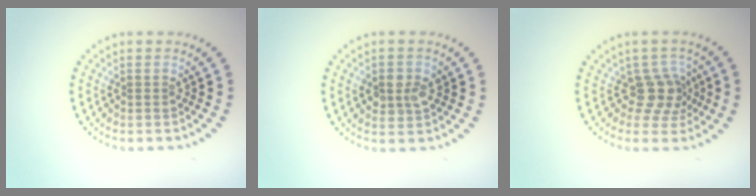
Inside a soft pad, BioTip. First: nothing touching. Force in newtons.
{"total": 2.5, "press": 2.4, "slide": 0.4}
{"total": 2.9, "press": 2.2, "slide": 2.0}